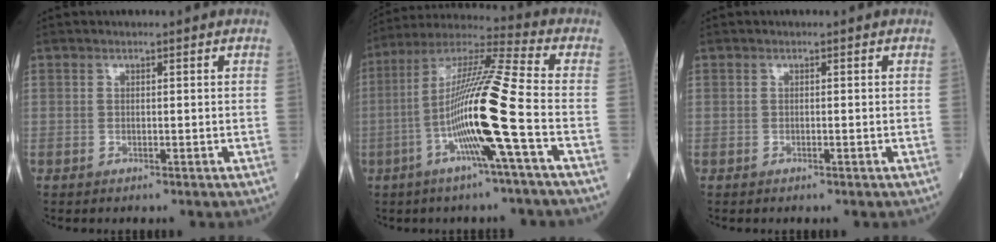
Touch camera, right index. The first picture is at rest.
{"total": 15.8, "force": [-4.3, -1.5, 15.1], "torque": [-0.288, 0.002, -0.091]}
{"total": 0.0}